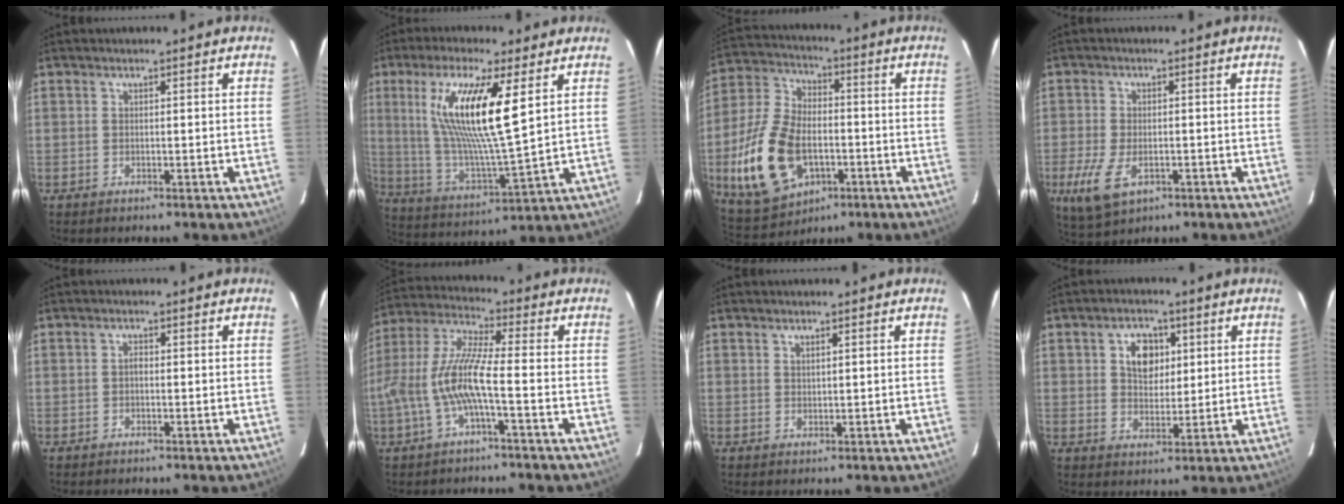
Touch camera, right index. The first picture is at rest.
{"total": 17.4, "force": [6.3, 2.4, 16.1], "torque": [-0.306, -0.005, 0.125]}
{"total": 17.9, "force": [-4.9, 11.2, 13.1], "torque": [-0.298, -0.001, -0.074]}
{"total": 8.6, "force": [-3.4, 4.7, 6.4], "torque": [-0.150, -0.021, -0.057]}
{"total": 0.8, "force": [-0.2, 0.5, 0.5], "torque": [-0.010, 0.005, -0.005]}
{"total": 10.3, "force": [-3.1, 0.8, 9.8], "torque": [-0.208, 0.003, -0.057]}
{"total": 0.9, "force": [0.7, 0.3, 0.5], "torque": [-0.007, 0.001, 0.014]}
{"total": 6.5, "force": [2.1, 4.7, 4.0], "torque": [-0.066, 0.012, 0.038]}